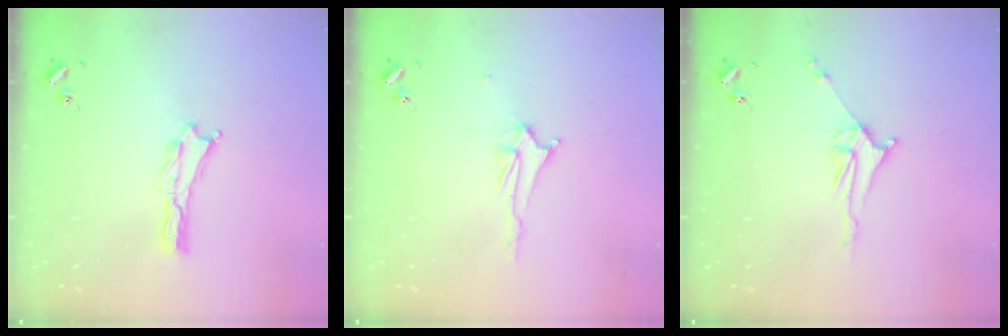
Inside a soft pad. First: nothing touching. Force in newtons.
{"total": 2.2, "press": 2.2, "slide": 0.3}
{"total": 5.1, "press": 5.1, "slide": 0.6}